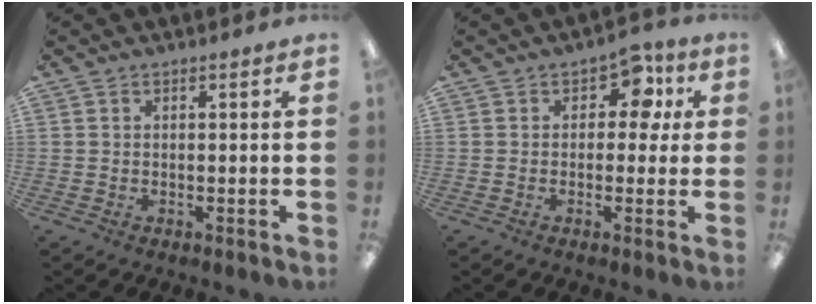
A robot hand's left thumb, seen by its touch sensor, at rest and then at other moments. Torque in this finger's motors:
{"motor_torque": [-0.06, 0.20, -0.39, 0.31, -0.03]}